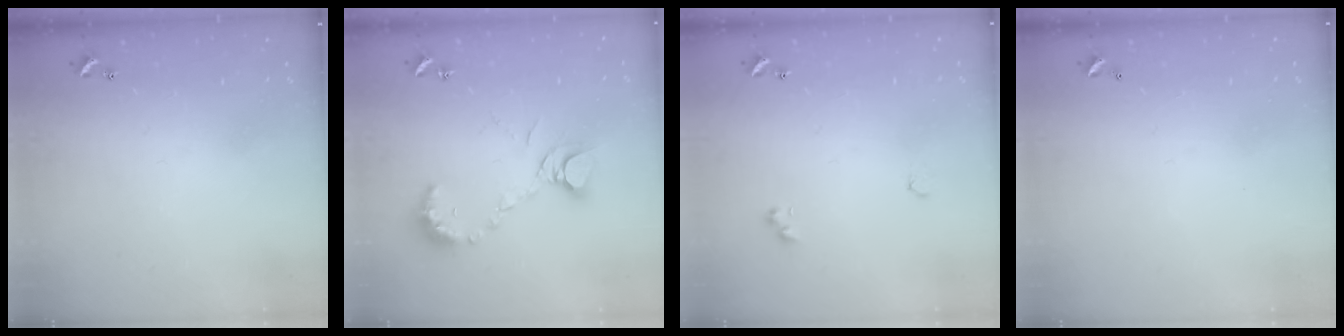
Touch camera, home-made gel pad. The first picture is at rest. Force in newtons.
{"total": 9.8, "press": 9.8, "slide": 1.0}
{"total": 3.9, "press": 3.8, "slide": 0.6}
{"total": 2.8, "press": 2.8, "slide": 0.1}